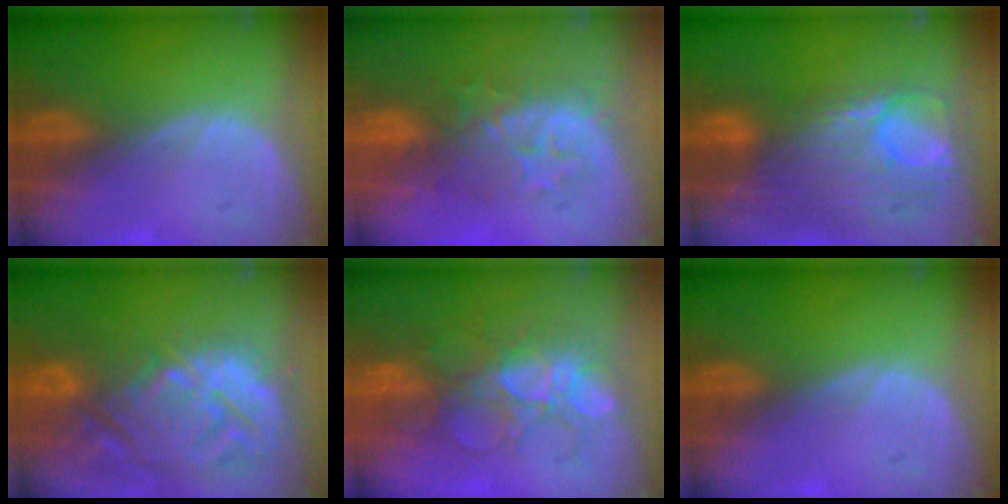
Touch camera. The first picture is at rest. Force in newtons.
{"total": 8.4, "press": 8.2, "slide": 2.0}
{"total": 12.6, "press": 10.7, "slide": 6.7}
{"total": 14.6, "press": 12.5, "slide": 7.5}
{"total": 8.8, "press": 8.5, "slide": 2.3}
{"total": 0.0}